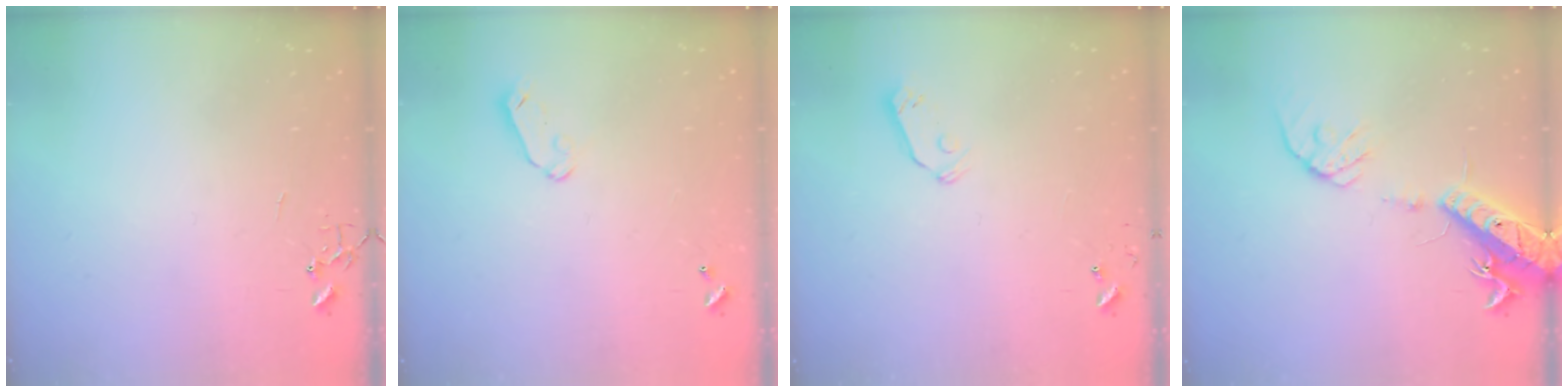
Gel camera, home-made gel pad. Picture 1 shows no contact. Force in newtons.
{"total": 5.9, "press": 5.9, "slide": 0.6}
{"total": 5.9, "press": 5.8, "slide": 1.0}
{"total": 16.0, "press": 15.7, "slide": 3.3}